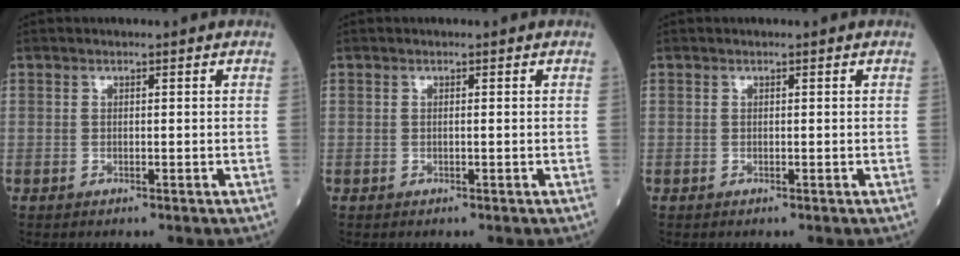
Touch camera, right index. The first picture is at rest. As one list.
[{"total": 0.0}, {"total": 0.0}]